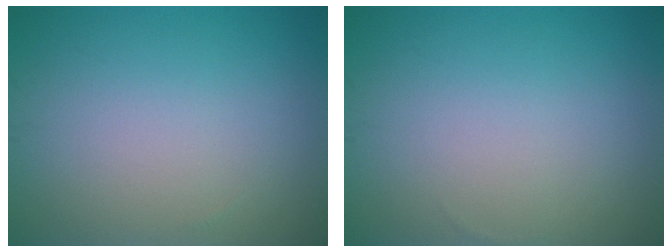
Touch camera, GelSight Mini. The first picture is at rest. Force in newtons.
{"total": 0.0}